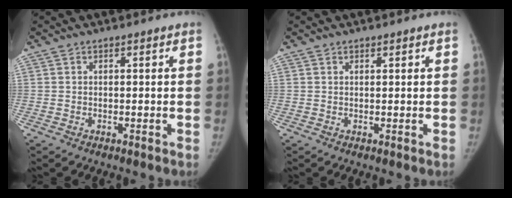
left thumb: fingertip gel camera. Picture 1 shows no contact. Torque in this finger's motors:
{"motor_torque": [-0.24, -0.08, -0.25, 0.17, -0.02]}